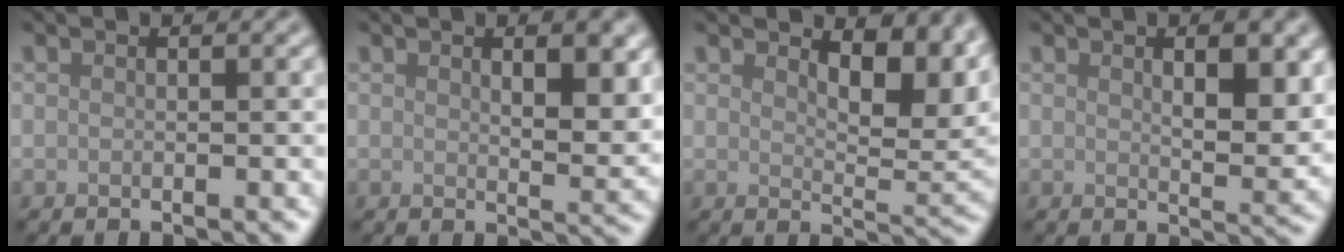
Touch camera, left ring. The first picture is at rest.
{"total": 4.6, "force": [1.8, 1.7, 3.9], "torque": [-0.051, -0.008, 0.032]}
{"total": 7.3, "force": [3.3, 3.1, 5.7], "torque": [-0.079, -0.009, 0.055]}
{"total": 4.7, "force": [1.6, 1.7, 4.0], "torque": [-0.057, -0.007, 0.029]}